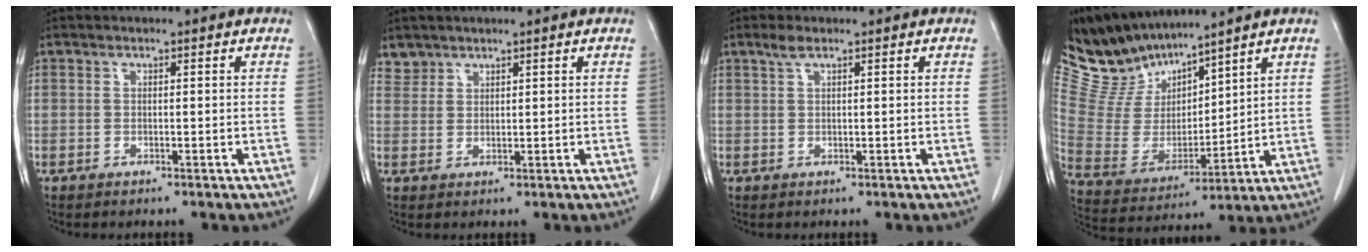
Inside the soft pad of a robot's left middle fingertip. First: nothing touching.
{"total": 2.2, "force": [1.9, 1.0, -0.4], "torque": [0.012, 0.007, 0.035]}
{"total": 1.7, "force": [1.2, 0.3, 1.1], "torque": [-0.029, 0.007, 0.026]}
{"total": 11.2, "force": [10.8, 2.3, 1.8], "torque": [-0.062, 0.006, 0.236]}